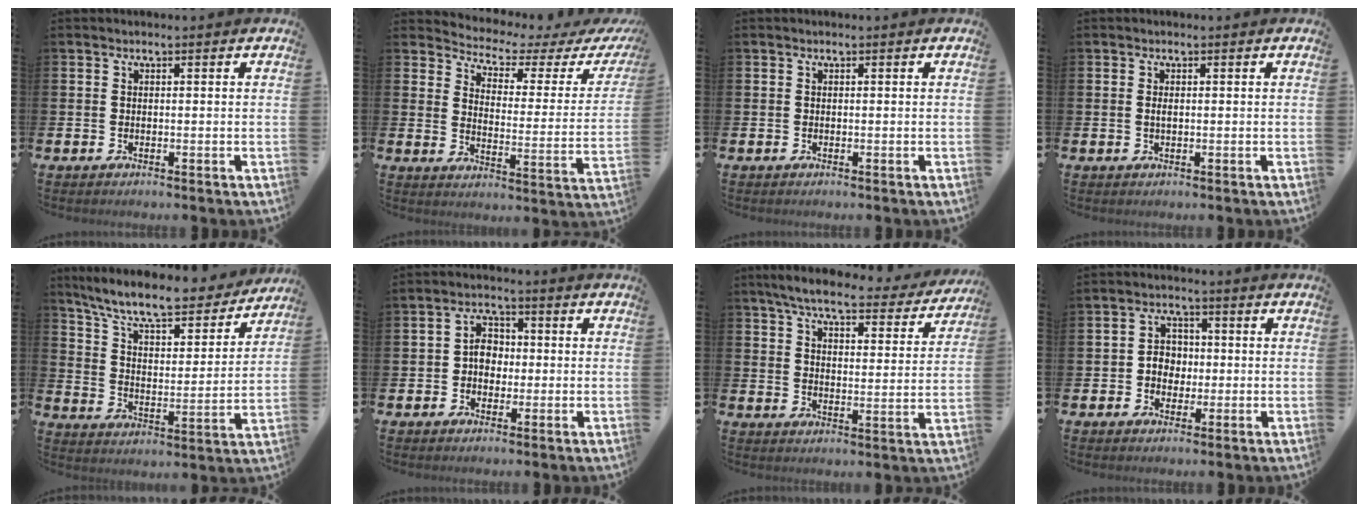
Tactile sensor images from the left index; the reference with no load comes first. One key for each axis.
{"total": 3.6, "fx": 3.1, "fy": 1.3, "fz": 1.1, "tx": -0.048, "ty": -0.028, "tz": 0.043}
{"total": 0.0}
{"total": 0.7, "fx": 0.1, "fy": 0.3, "fz": 0.6, "tx": -0.012, "ty": 0.000, "tz": 0.000}
{"total": 9.5, "fx": 8.5, "fy": 2.0, "fz": 3.8, "tx": -0.099, "ty": -0.060, "tz": 0.141}
{"total": 3.8, "fx": -0.1, "fy": 2.9, "fz": 2.4, "tx": -0.041, "ty": 0.009, "tz": -0.009}
{"total": 6.5, "fx": 5.8, "fy": 1.2, "fz": 2.7, "tx": -0.063, "ty": -0.037, "tz": 0.094}
{"total": 3.5, "fx": -0.2, "fy": 3.1, "fz": 1.6, "tx": -0.029, "ty": 0.007, "tz": -0.010}